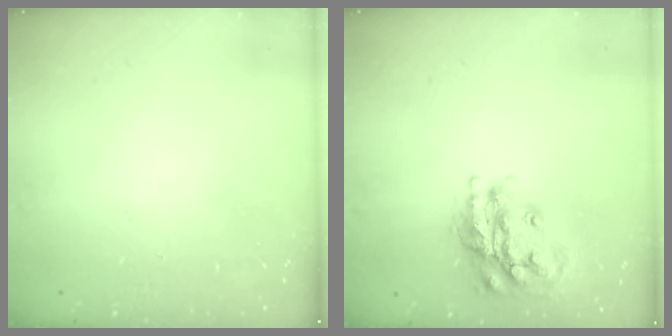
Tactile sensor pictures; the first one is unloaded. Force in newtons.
{"total": 17.6, "press": 17.5, "slide": 1.4}